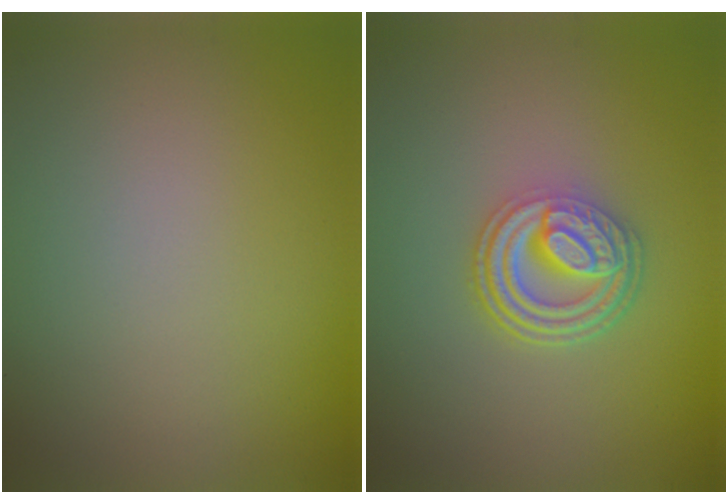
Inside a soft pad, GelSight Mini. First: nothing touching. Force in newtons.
{"total": 4.8, "press": 3.7, "slide": 3.1}